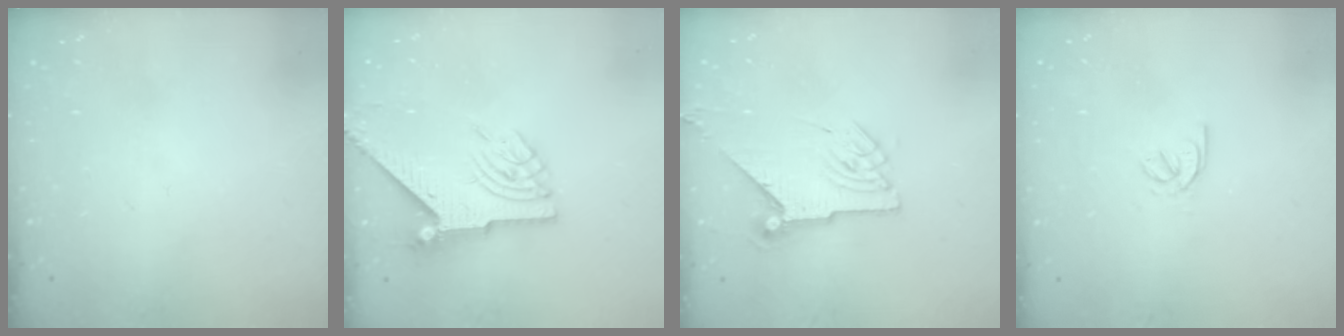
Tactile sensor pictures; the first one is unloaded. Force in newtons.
{"total": 7.9, "press": 7.9, "slide": 1.0}
{"total": 8.3, "press": 8.3, "slide": 0.3}
{"total": 2.9, "press": 2.8, "slide": 0.8}